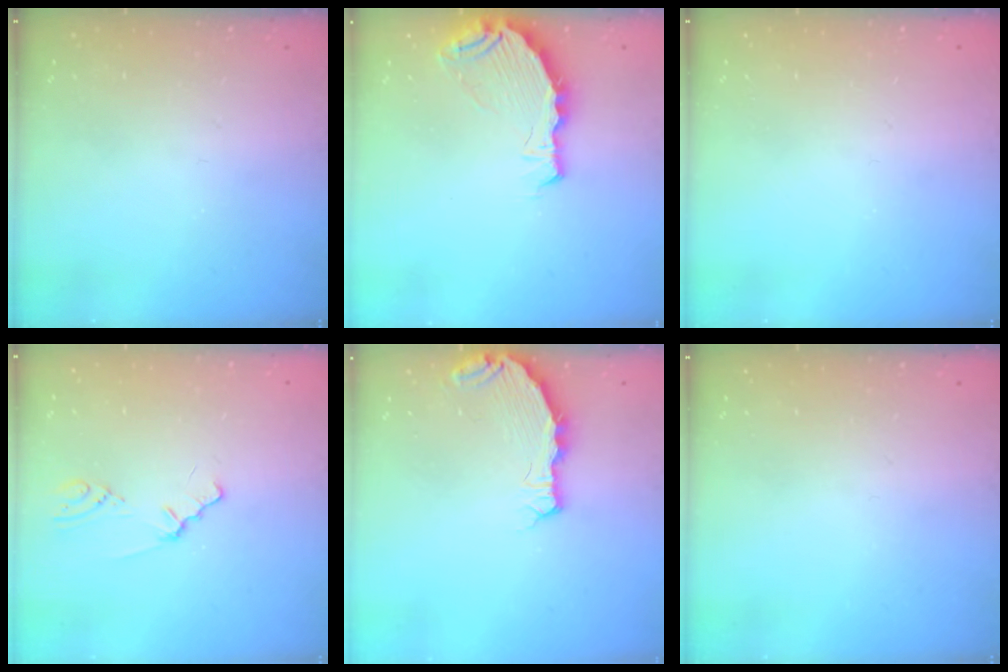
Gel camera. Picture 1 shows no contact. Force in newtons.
{"total": 7.7, "press": 6.4, "slide": 4.3}
{"total": 0.0}
{"total": 0.8, "press": 0.8, "slide": 0.2}
{"total": 5.6, "press": 4.8, "slide": 3.0}
{"total": 0.0}